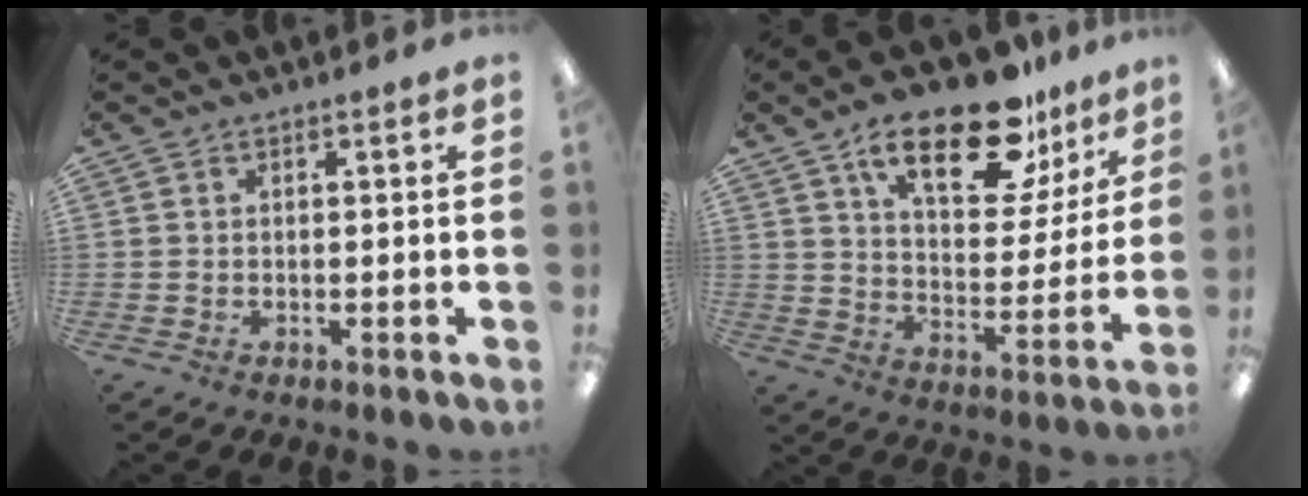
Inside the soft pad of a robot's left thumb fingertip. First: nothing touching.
{"total": 21.1, "force": [14.1, 8.5, 13.1], "torque": [-0.200, -0.076, 0.234]}